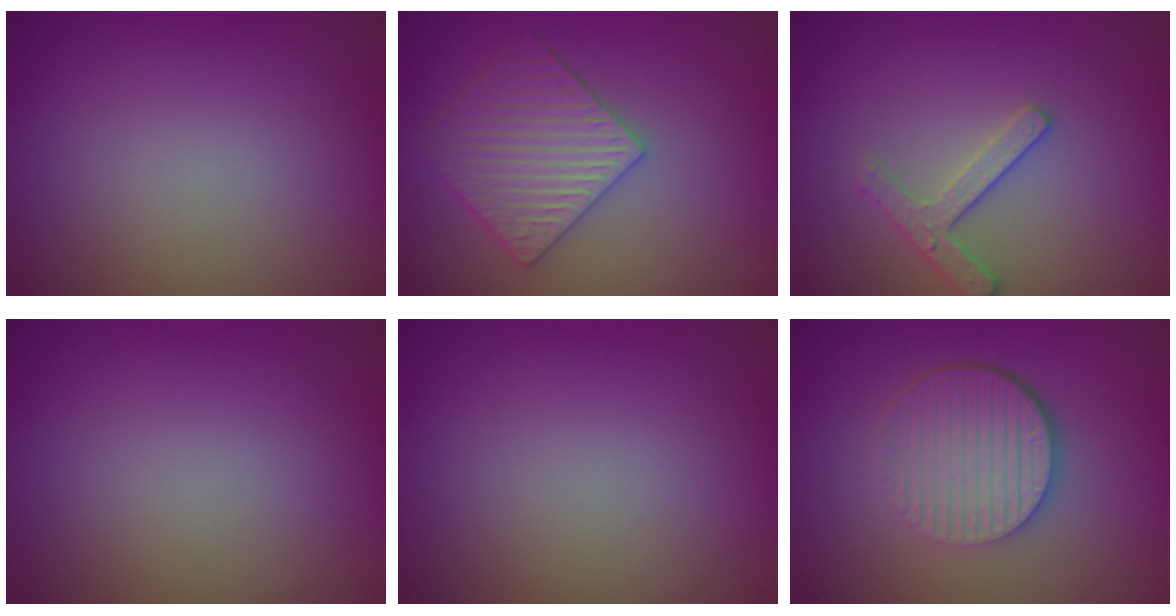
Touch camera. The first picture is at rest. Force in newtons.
{"total": 4.0, "press": 3.8, "slide": 1.2}
{"total": 2.5, "press": 2.4, "slide": 0.5}
{"total": 0.0}
{"total": 0.0}
{"total": 5.5, "press": 4.0, "slide": 3.9}